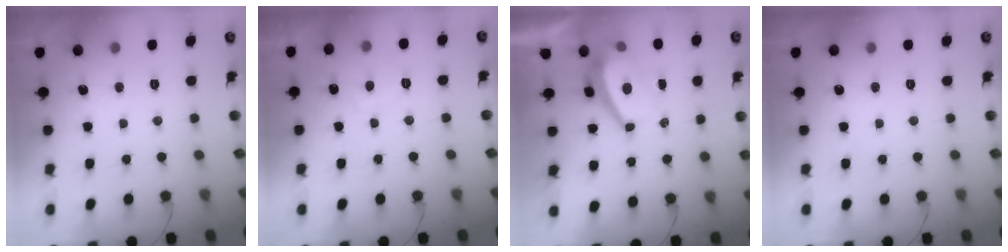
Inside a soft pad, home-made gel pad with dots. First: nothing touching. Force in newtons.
{"total": 3.2, "press": 3.1, "slide": 0.5}
{"total": 4.6, "press": 4.6, "slide": 0.5}
{"total": 0.0}